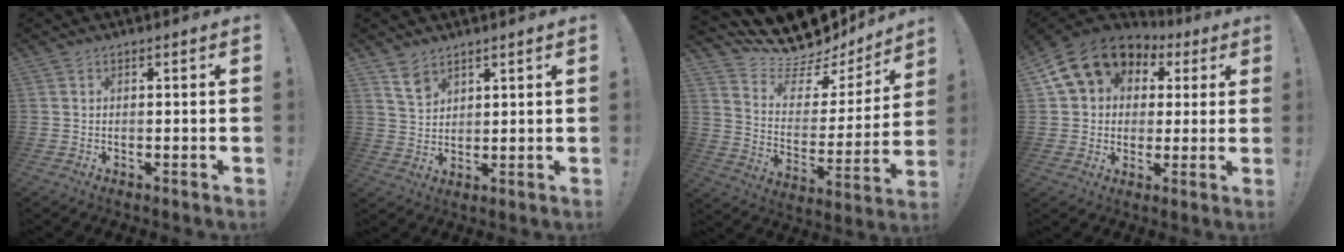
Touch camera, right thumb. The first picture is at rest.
{"total": 5.8, "force": [4.3, 3.4, 1.8], "torque": [-0.027, -0.026, 0.083]}
{"total": 13.8, "force": [12.5, 4.2, 4.2], "torque": [-0.091, -0.109, 0.217]}
{"total": 15.3, "force": [6.2, 12.1, 7.1], "torque": [-0.116, -0.018, 0.128]}